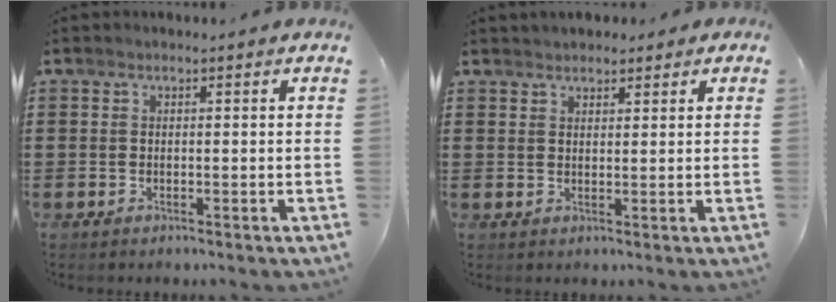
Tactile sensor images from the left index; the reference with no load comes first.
{"total": 2.0, "force": [1.8, 0.9, 0.2], "torque": [-0.008, 0.008, 0.035]}